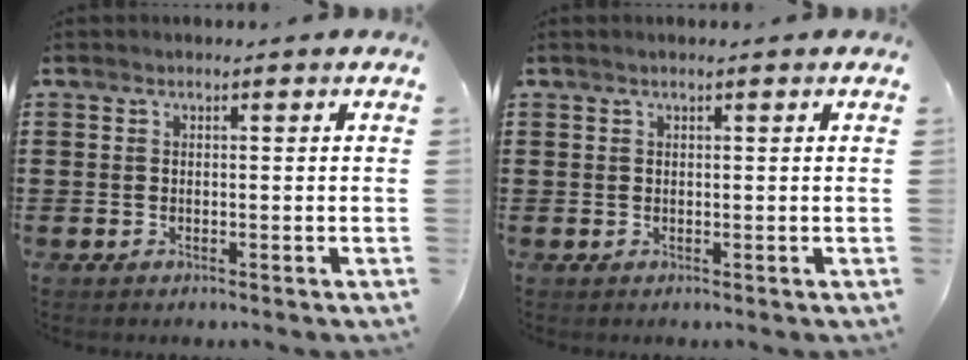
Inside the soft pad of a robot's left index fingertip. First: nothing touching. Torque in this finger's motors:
{"motor_torque": [2.14, 0.00, 0.06, 0.06]}